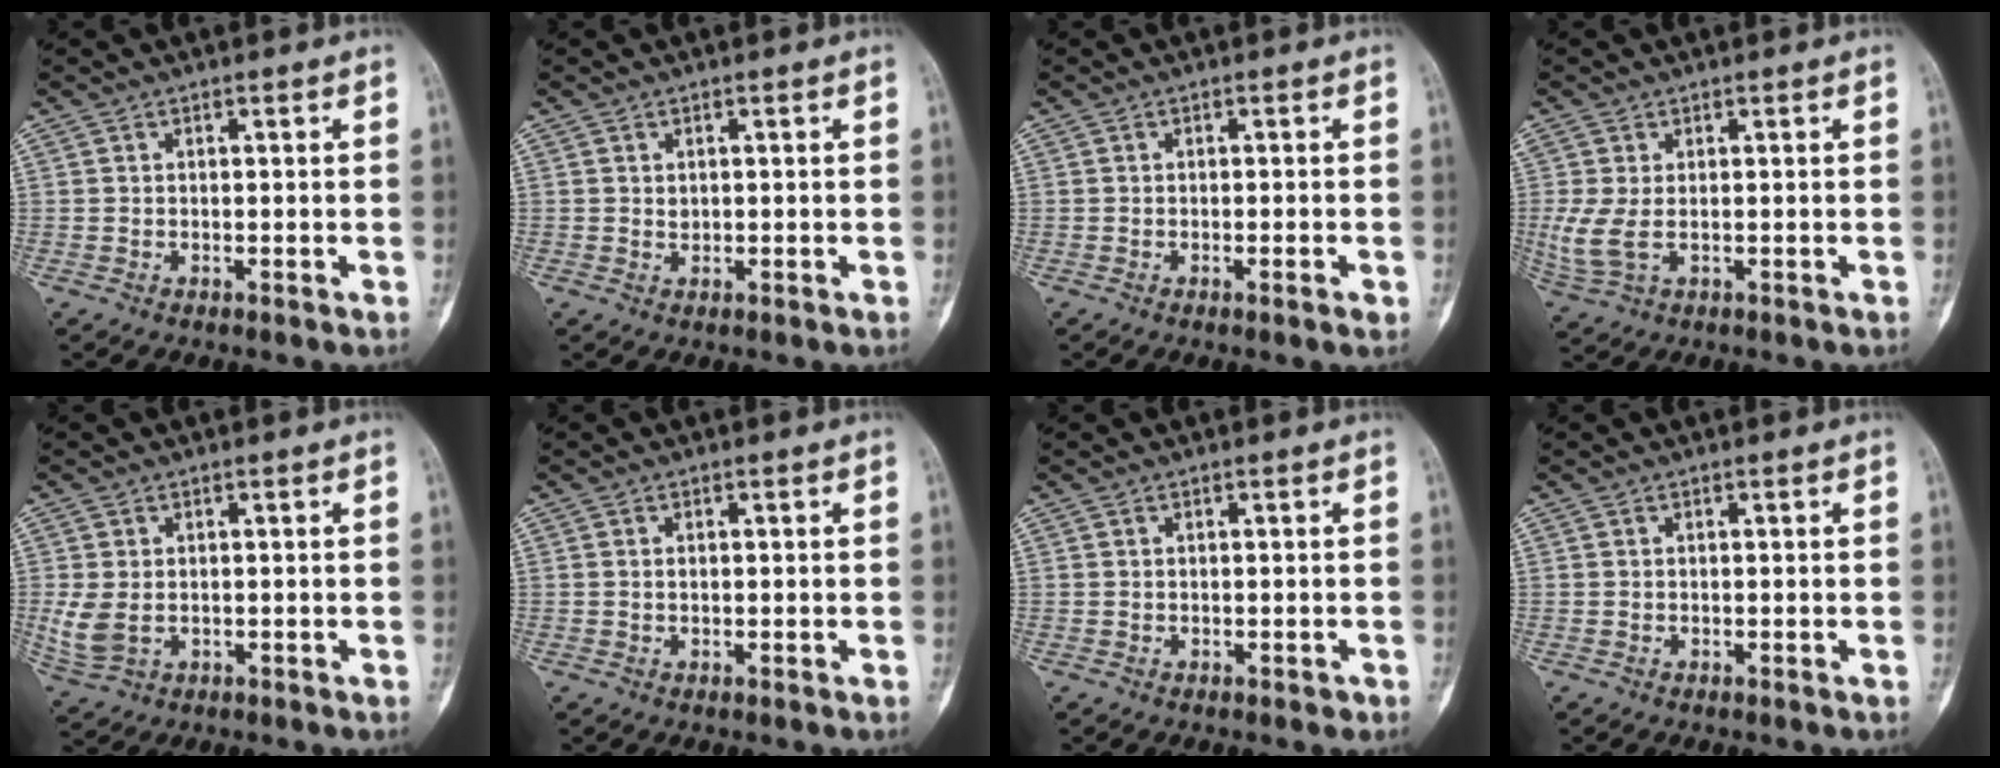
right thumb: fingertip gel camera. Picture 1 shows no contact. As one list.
[{"total": 0.9, "force": [0.3, 0.7, 0.5], "torque": [0.000, -0.001, 0.005]}, {"total": 1.7, "force": [-0.7, 0.2, 1.5], "torque": [-0.025, -0.002, -0.010]}, {"total": 5.3, "force": [-0.1, 2.9, 4.4], "torque": [-0.132, -0.001, 0.007]}, {"total": 5.2, "force": [-0.2, 3.6, 3.8], "torque": [-0.095, -0.004, 0.006]}, {"total": 0.8, "force": [0.2, 0.5, 0.6], "torque": [-0.008, 0.001, 0.003]}, {"total": 0.7, "force": [-0.3, 0.4, 0.4], "torque": [-0.003, 0.000, -0.003]}, {"total": 0.0}]